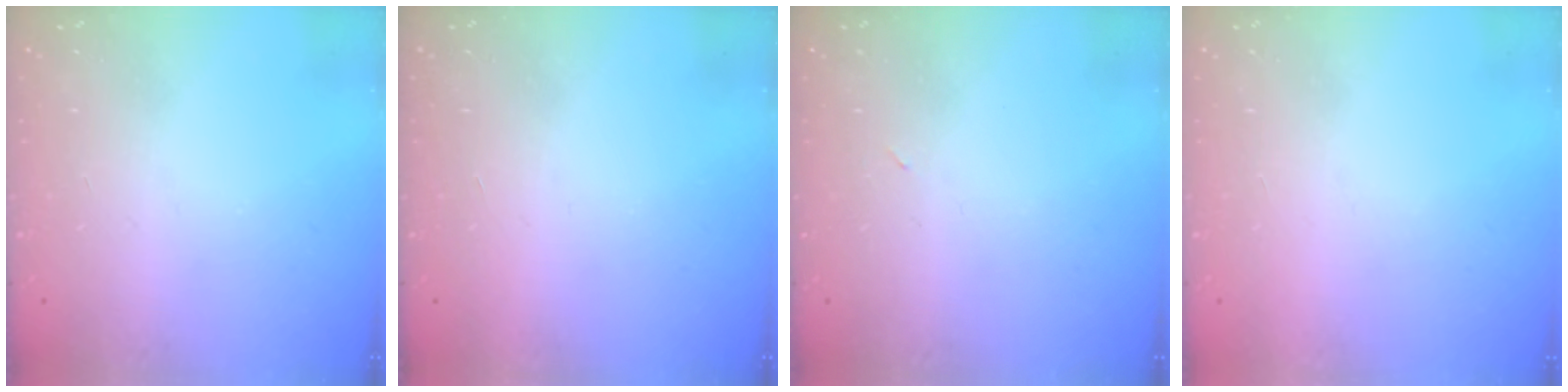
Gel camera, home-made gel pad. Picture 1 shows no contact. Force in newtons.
{"total": 1.7, "press": 1.7, "slide": 0.1}
{"total": 2.4, "press": 2.3, "slide": 0.8}
{"total": 1.5, "press": 1.5, "slide": 0.1}